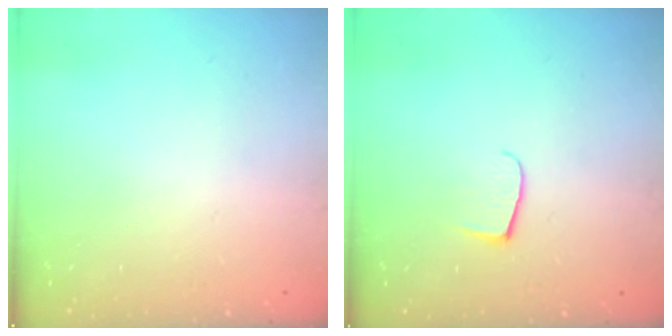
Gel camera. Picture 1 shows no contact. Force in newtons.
{"total": 6.2, "press": 6.1, "slide": 0.6}